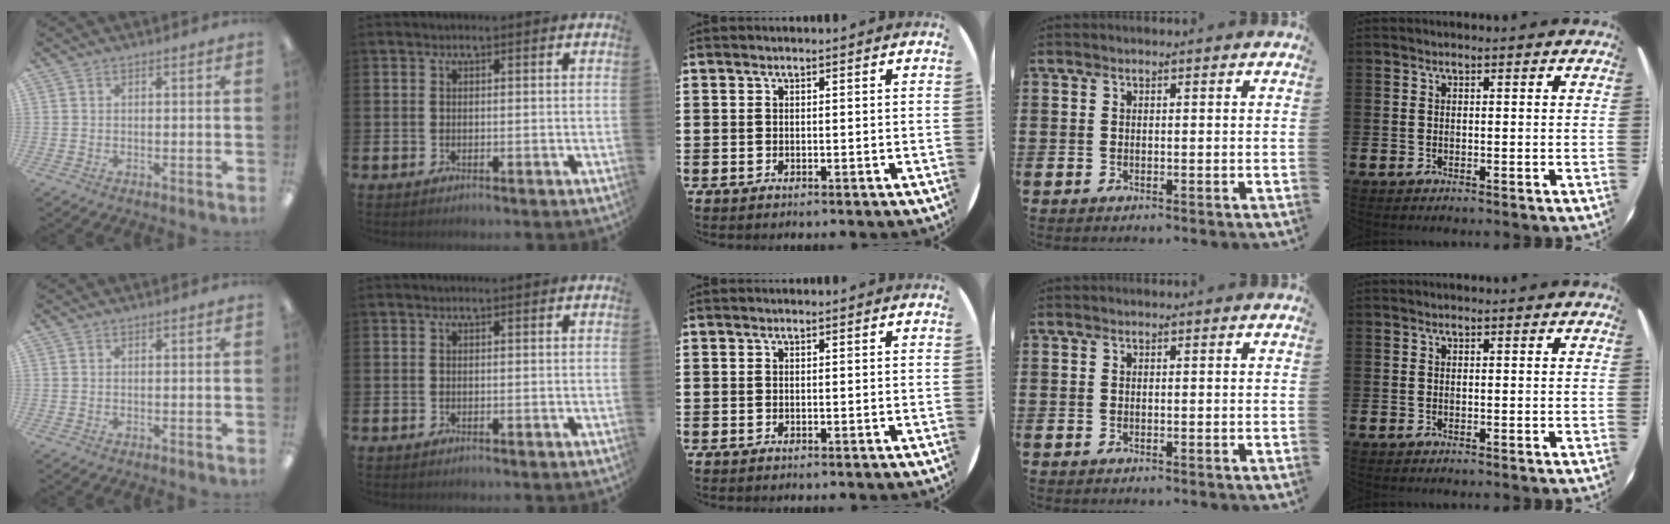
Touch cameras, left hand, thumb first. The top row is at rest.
{}